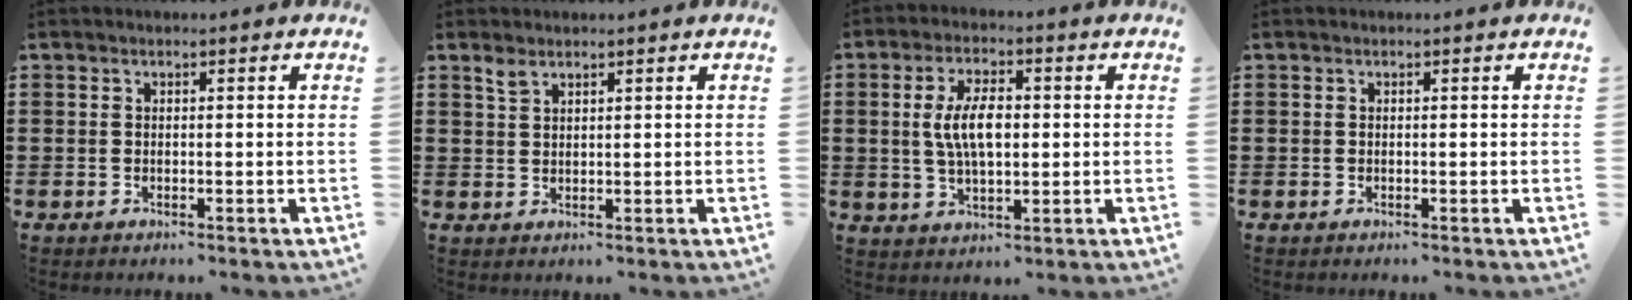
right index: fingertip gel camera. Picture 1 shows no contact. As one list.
[{"total": 1.9, "force": [1.5, 0.7, 0.8], "torque": [-0.020, 0.001, 0.029]}, {"total": 7.2, "force": [0.5, 3.1, 6.4], "torque": [-0.124, 0.005, 0.003]}, {"total": 0.0}]